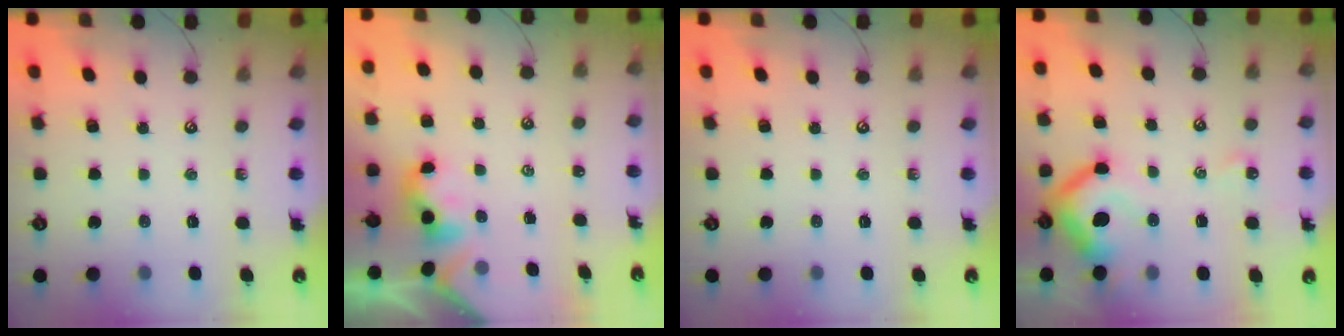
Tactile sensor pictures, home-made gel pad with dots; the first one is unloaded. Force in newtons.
{"total": 2.3, "press": 2.3, "slide": 0.2}
{"total": 0.0}
{"total": 11.4, "press": 11.3, "slide": 1.5}